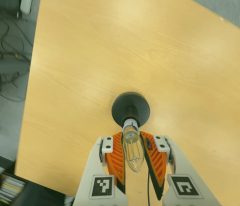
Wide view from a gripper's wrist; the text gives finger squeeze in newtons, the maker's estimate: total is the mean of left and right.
{"total": 19.2, "left": 18.5, "right": 19.9}